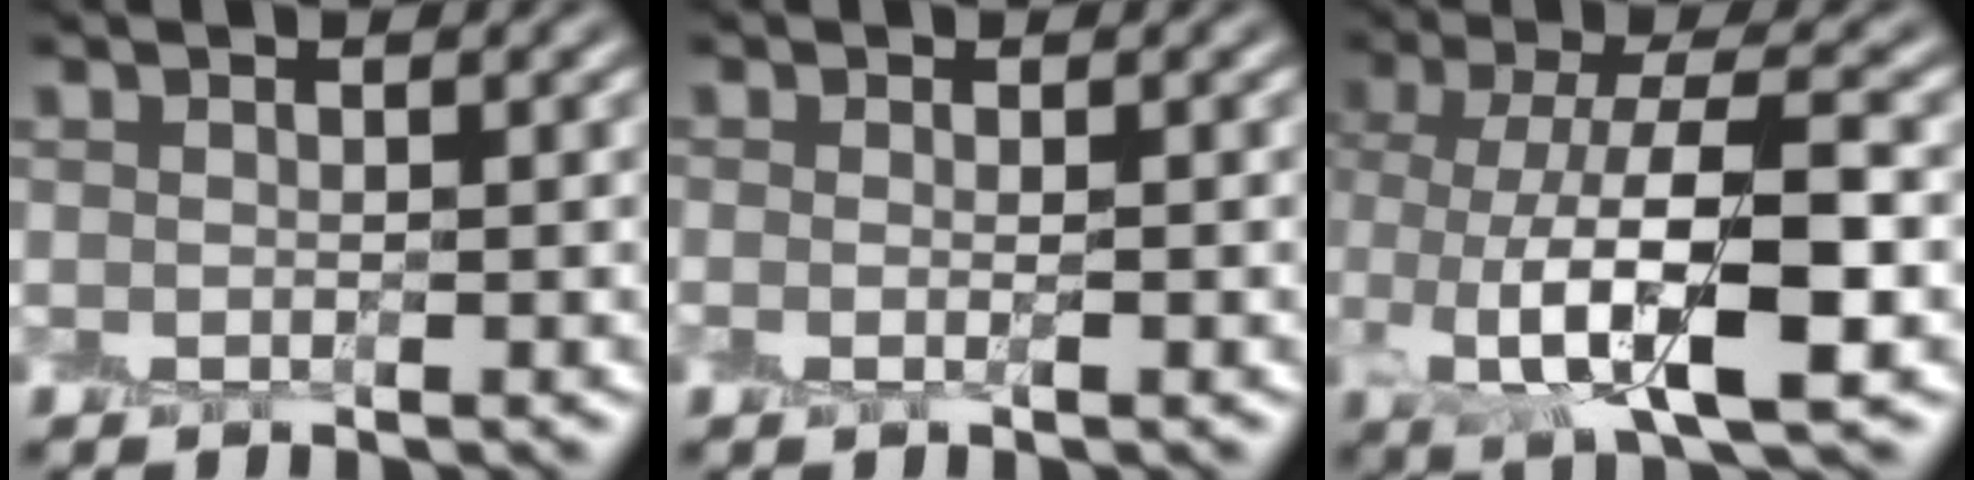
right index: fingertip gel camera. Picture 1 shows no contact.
{"total": 0.9, "force": [-0.4, 0.0, 0.8], "torque": [-0.017, -0.006, -0.007]}
{"total": 9.4, "force": [-1.7, 3.7, 8.5], "torque": [-0.154, 0.001, -0.028]}